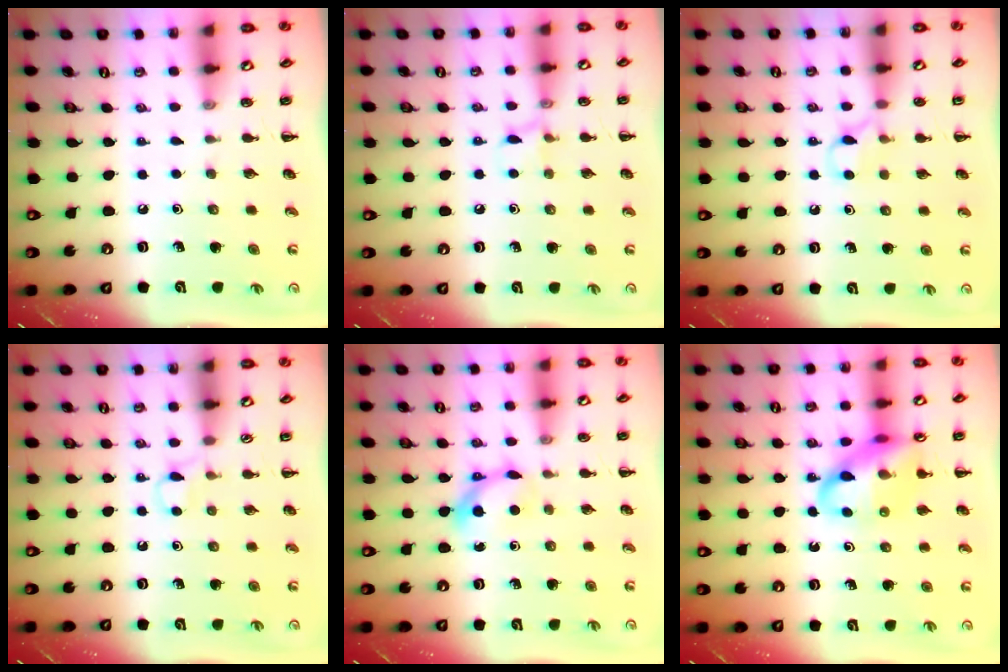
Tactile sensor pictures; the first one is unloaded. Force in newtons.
{"total": 6.3, "press": 6.0, "slide": 1.8}
{"total": 5.6, "press": 5.3, "slide": 1.9}
{"total": 3.2, "press": 2.9, "slide": 1.2}
{"total": 5.8, "press": 5.6, "slide": 1.6}
{"total": 14.6, "press": 14.4, "slide": 2.4}